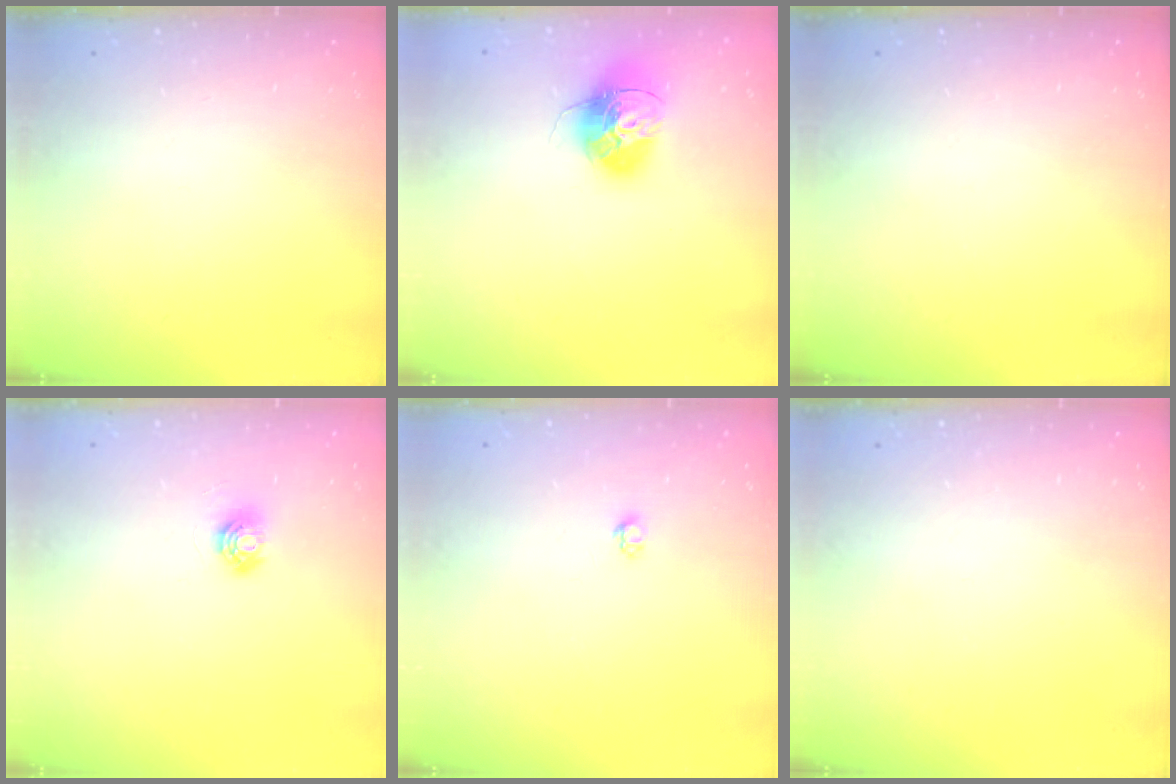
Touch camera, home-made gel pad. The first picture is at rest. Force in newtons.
{"total": 14.5, "press": 14.4, "slide": 1.5}
{"total": 0.0}
{"total": 5.6, "press": 5.6, "slide": 0.3}
{"total": 2.7, "press": 2.7, "slide": 0.4}
{"total": 0.0}